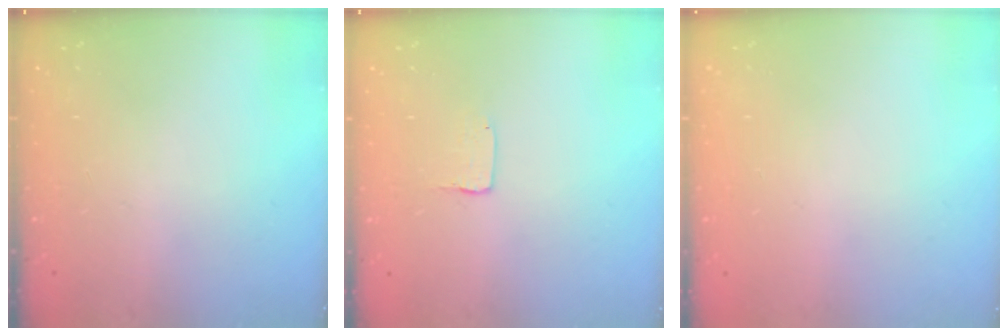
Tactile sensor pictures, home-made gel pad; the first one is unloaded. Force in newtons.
{"total": 1.3, "press": 1.2, "slide": 0.1}
{"total": 0.0}